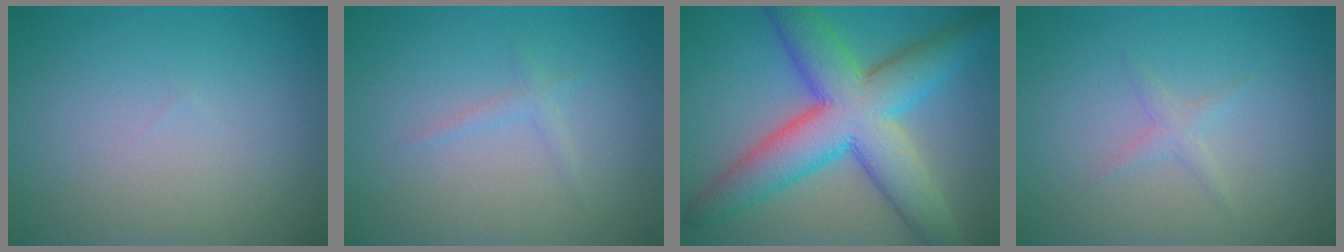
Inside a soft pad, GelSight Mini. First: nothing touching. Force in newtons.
{"total": 0.9, "press": 0.9, "slide": 0.1}
{"total": 10.8, "press": 10.8, "slide": 0.3}
{"total": 1.1, "press": 1.1, "slide": 0.1}